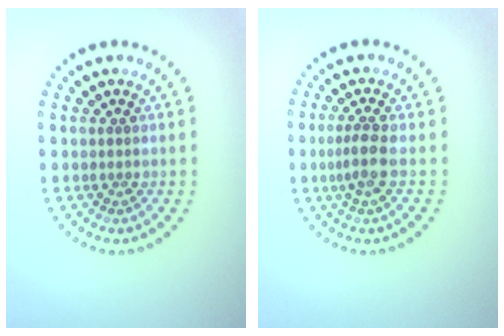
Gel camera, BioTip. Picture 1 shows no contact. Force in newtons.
{"total": 2.3, "press": 1.9, "slide": 1.2}